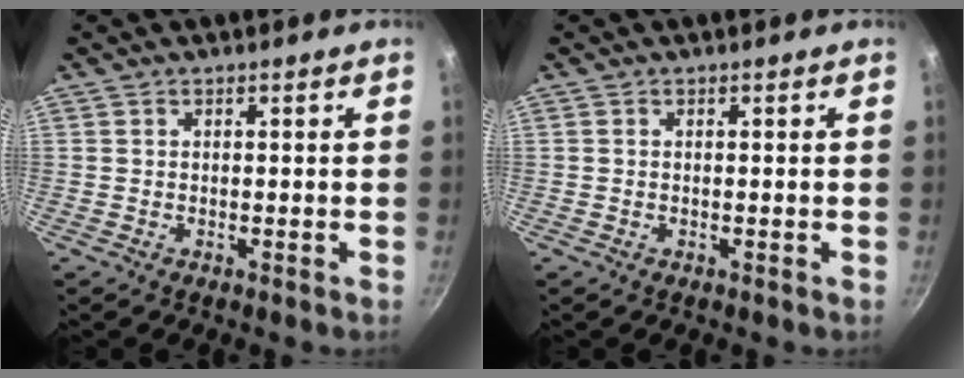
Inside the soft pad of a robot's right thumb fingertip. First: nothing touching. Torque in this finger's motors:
{"motor_torque": [0.16, 0.03, 0.02, -0.08, 0.00]}